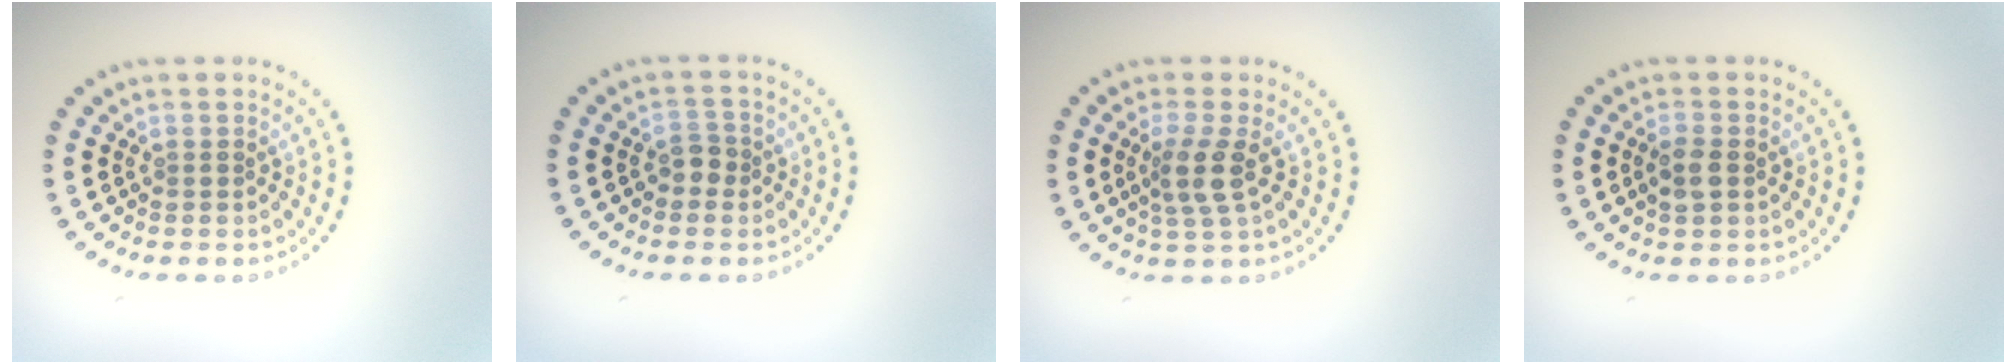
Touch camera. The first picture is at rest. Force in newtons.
{"total": 1.5, "press": 1.4, "slide": 0.5}
{"total": 2.7, "press": 2.2, "slide": 1.6}
{"total": 1.9, "press": 1.9, "slide": 0.3}